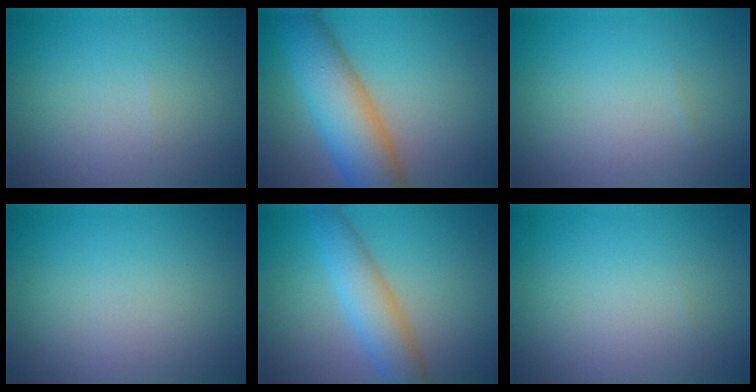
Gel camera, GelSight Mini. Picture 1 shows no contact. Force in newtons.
{"total": 9.0, "press": 9.0, "slide": 0.2}
{"total": 0.0}
{"total": 0.0}
{"total": 4.5, "press": 4.5, "slide": 0.1}
{"total": 0.0}